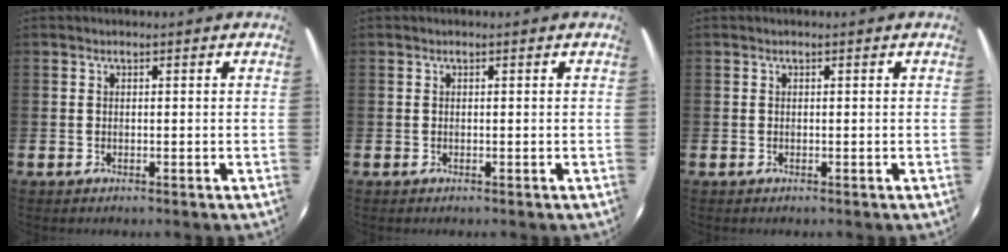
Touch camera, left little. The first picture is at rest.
{"total": 0.0}
{"total": 0.0}